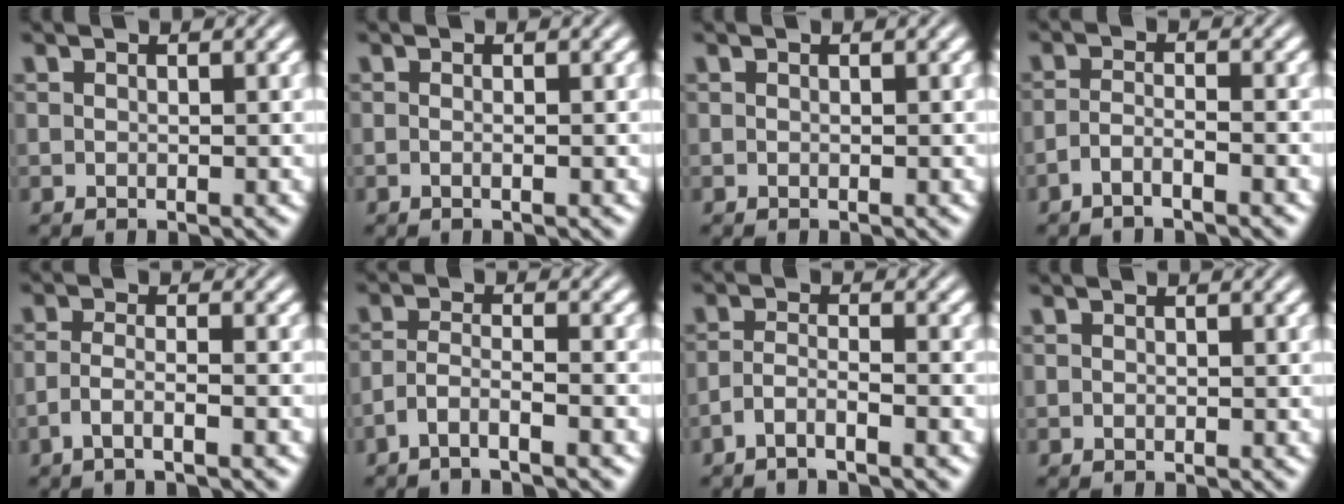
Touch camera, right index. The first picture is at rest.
{"total": 0.9, "force": [-0.6, -0.4, 0.5], "torque": [-0.013, -0.005, -0.009]}
{"total": 0.0}
{"total": 2.5, "force": [-2.2, -0.4, 1.1], "torque": [-0.018, -0.009, -0.035]}
{"total": 2.4, "force": [-1.7, -0.3, 1.7], "torque": [-0.036, -0.015, -0.024]}
{"total": 3.1, "force": [-2.5, 0.2, 1.8], "torque": [-0.032, -0.015, -0.038]}
{"total": 2.7, "force": [-2.3, -0.2, 1.4], "torque": [-0.022, -0.011, -0.036]}
{"total": 0.0}